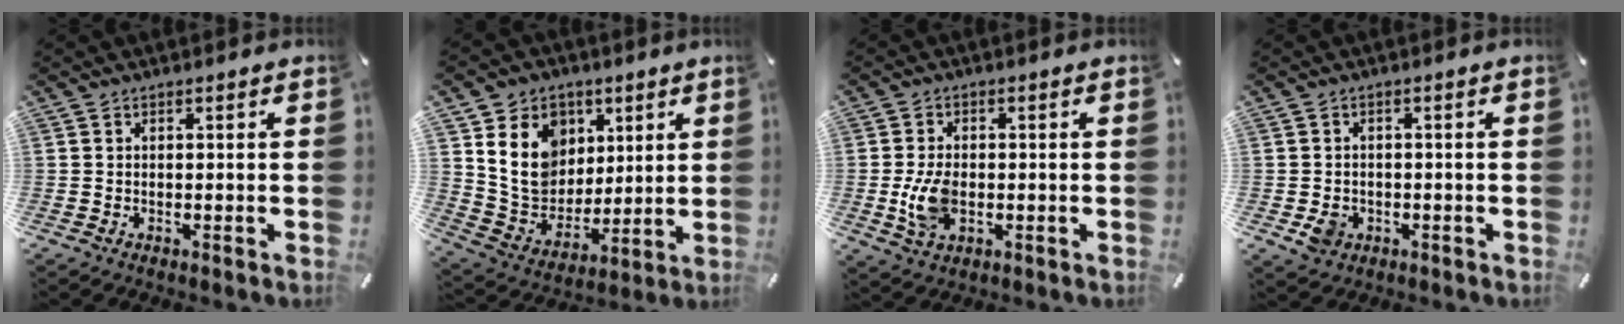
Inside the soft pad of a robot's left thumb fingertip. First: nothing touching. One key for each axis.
{"total": 15.1, "fx": 4.9, "fy": 12.9, "fz": 6.3, "tx": -0.120, "ty": -0.013, "tz": 0.101}
{"total": 7.3, "fx": -1.0, "fy": 4.6, "fz": 5.6, "tx": -0.119, "ty": -0.006, "tz": -0.019}
{"total": 4.0, "fx": -1.3, "fy": 3.3, "fz": 1.9, "tx": -0.044, "ty": 0.000, "tz": -0.024}